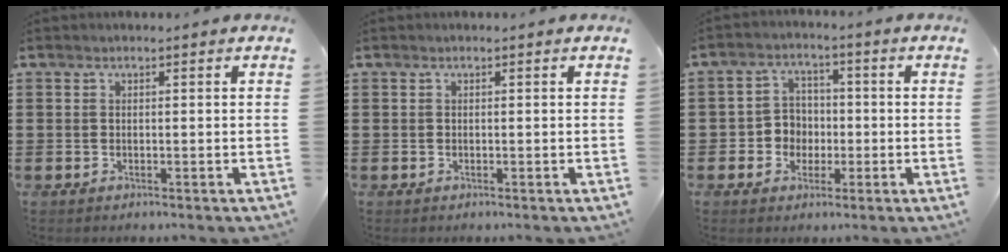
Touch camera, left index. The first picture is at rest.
{"total": 0.0}
{"total": 4.5, "force": [-1.2, 4.2, 1.3], "torque": [-0.039, 0.012, -0.027]}